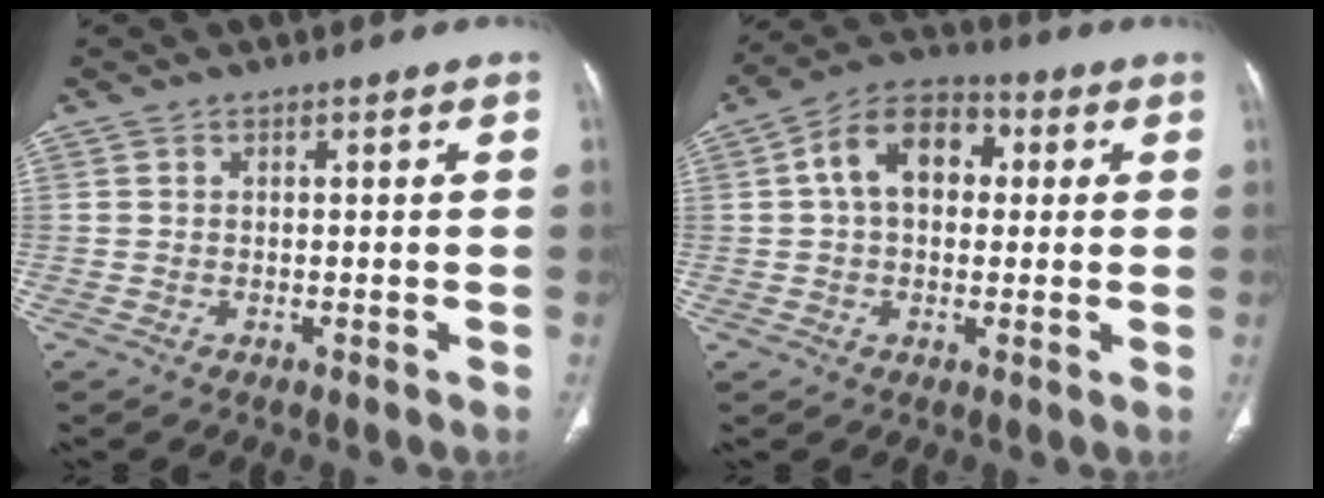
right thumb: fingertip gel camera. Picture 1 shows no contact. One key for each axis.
{"total": 11.5, "fx": 1.9, "fy": 7.9, "fz": 8.1, "tx": -0.119, "ty": 0.025, "tz": 0.023}